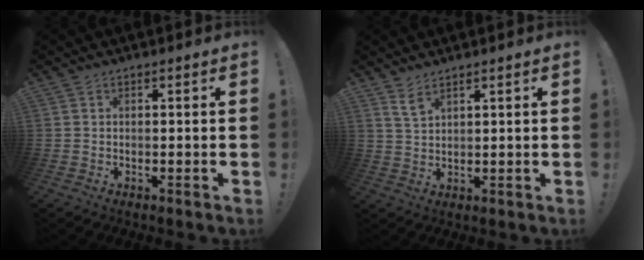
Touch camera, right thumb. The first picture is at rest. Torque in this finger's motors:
{"motor_torque": [0.33, 0.39, 0.30, 0.06, -0.13]}